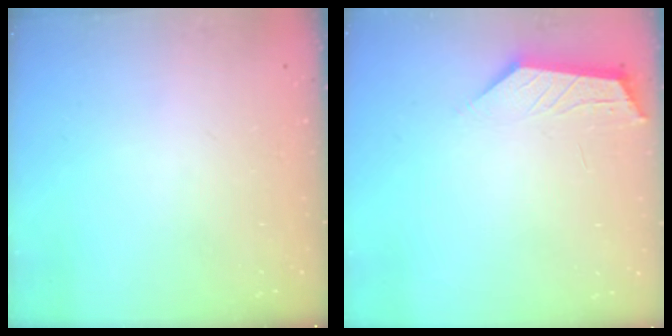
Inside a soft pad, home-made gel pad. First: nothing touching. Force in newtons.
{"total": 2.1, "press": 2.1, "slide": 0.3}